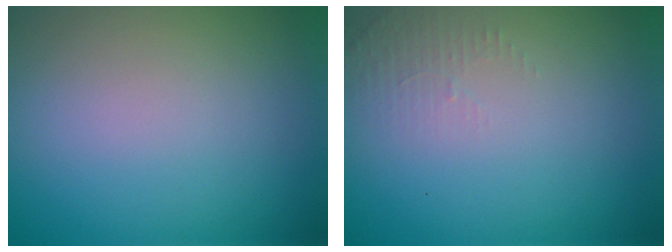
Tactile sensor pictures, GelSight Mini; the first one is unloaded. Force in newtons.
{"total": 1.3, "press": 1.2, "slide": 0.3}